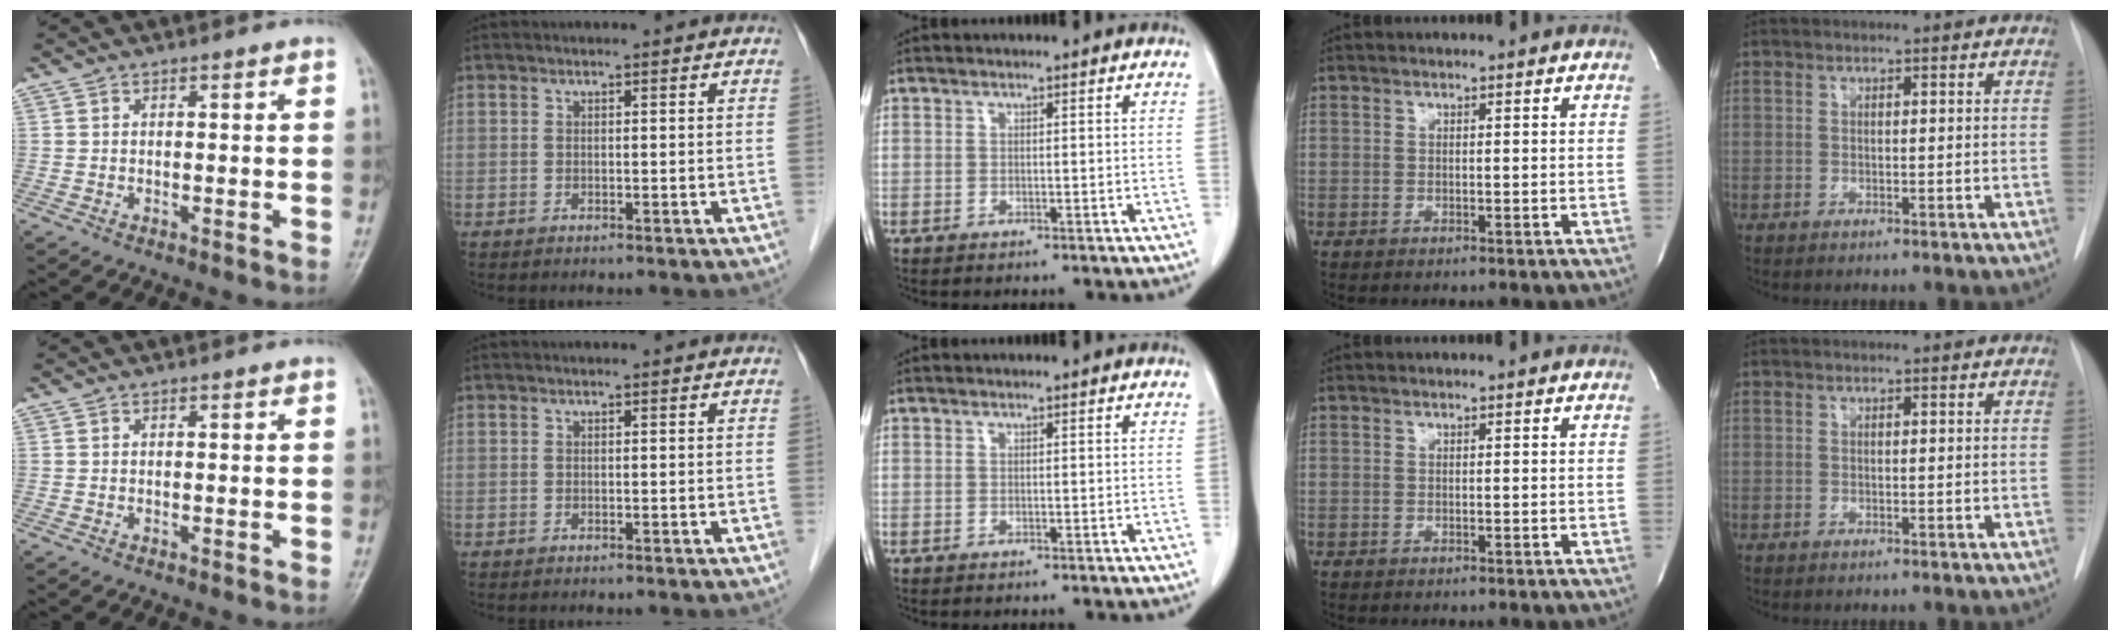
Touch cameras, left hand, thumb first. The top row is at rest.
{}